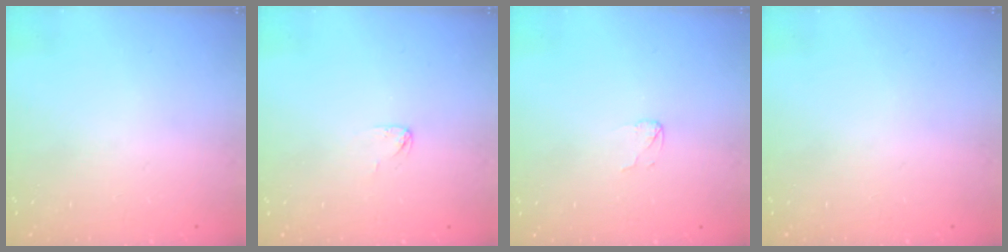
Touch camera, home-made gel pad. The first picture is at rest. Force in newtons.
{"total": 2.9, "press": 2.9, "slide": 0.1}
{"total": 2.9, "press": 2.8, "slide": 0.3}
{"total": 0.0}